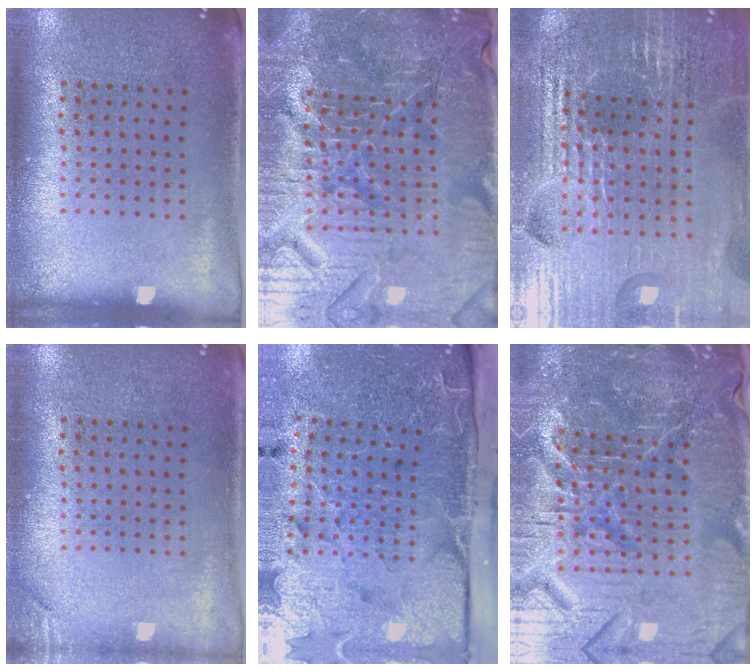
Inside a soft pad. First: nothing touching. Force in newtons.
{"total": 6.6, "press": 5.9, "slide": 3.0}
{"total": 5.9, "press": 5.3, "slide": 2.6}
{"total": 1.1, "press": 1.1, "slide": 0.3}
{"total": 4.8, "press": 4.0, "slide": 2.6}
{"total": 7.2, "press": 6.5, "slide": 3.3}